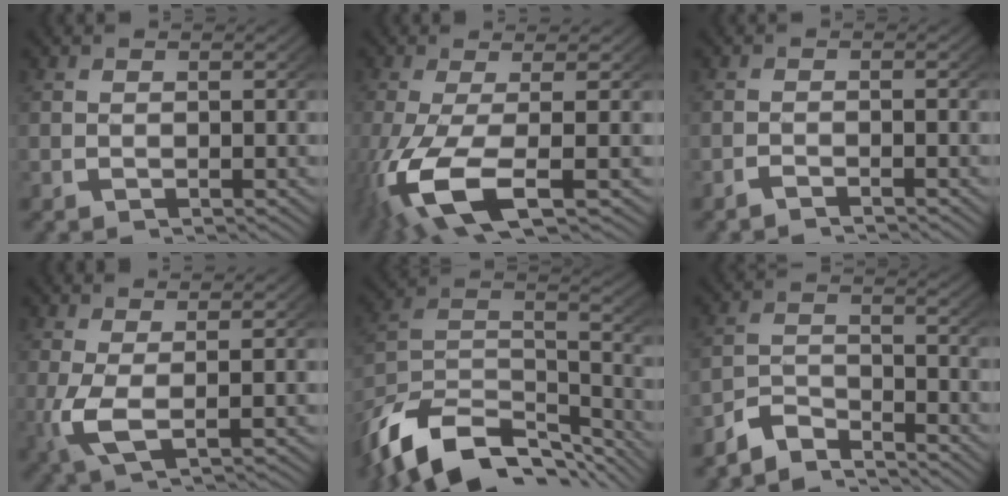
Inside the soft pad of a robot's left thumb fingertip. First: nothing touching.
{"total": 10.0, "force": [-3.2, 4.5, 8.4], "torque": [-0.200, -0.037, -0.029]}
{"total": 1.3, "force": [-1.2, 0.2, 0.2], "torque": [0.000, -0.001, -0.028]}
{"total": 4.4, "force": [0.2, 2.0, 3.9], "torque": [-0.099, -0.017, 0.015]}
{"total": 12.4, "force": [-6.8, 6.7, 7.8], "torque": [-0.174, -0.036, -0.097]}
{"total": 4.2, "force": [-3.4, 1.7, 1.7], "torque": [-0.022, -0.004, -0.069]}